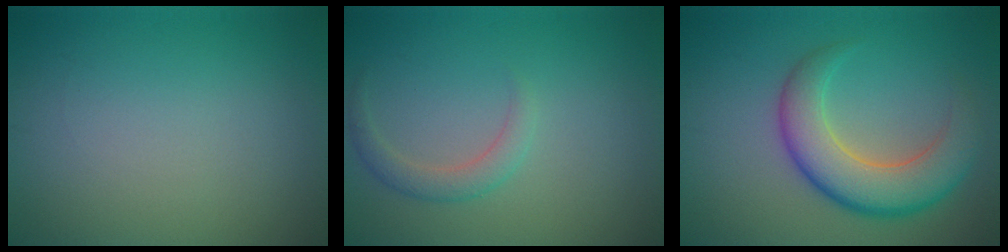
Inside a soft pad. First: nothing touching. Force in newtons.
{"total": 1.7, "press": 1.7, "slide": 0.1}
{"total": 6.0, "press": 6.0, "slide": 0.3}